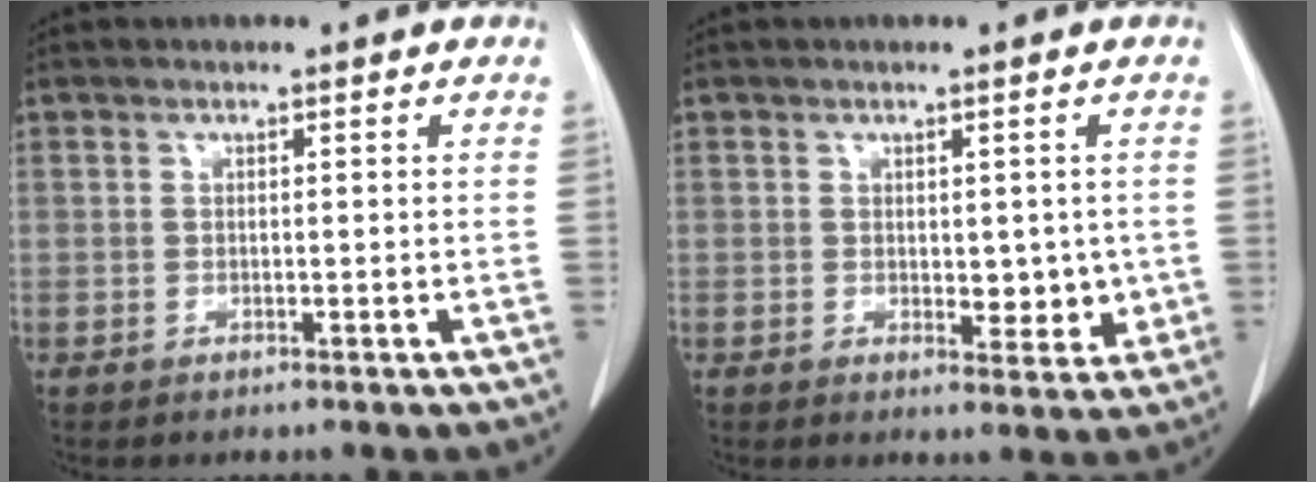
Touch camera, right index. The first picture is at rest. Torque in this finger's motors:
{"motor_torque": [0.07, 0.15, 0.07, 0.02]}